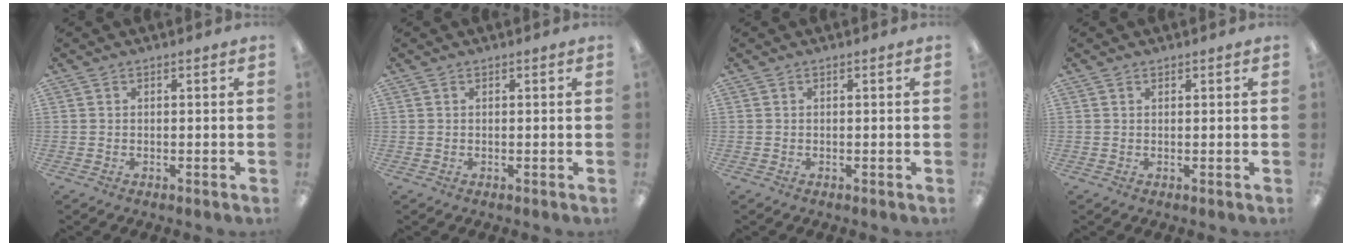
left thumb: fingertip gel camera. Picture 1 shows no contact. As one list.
[{"total": 0.0}, {"total": 0.0}, {"total": 0.6, "force": [0.5, 0.3, 0.2], "torque": [-0.005, 0.002, 0.008]}]